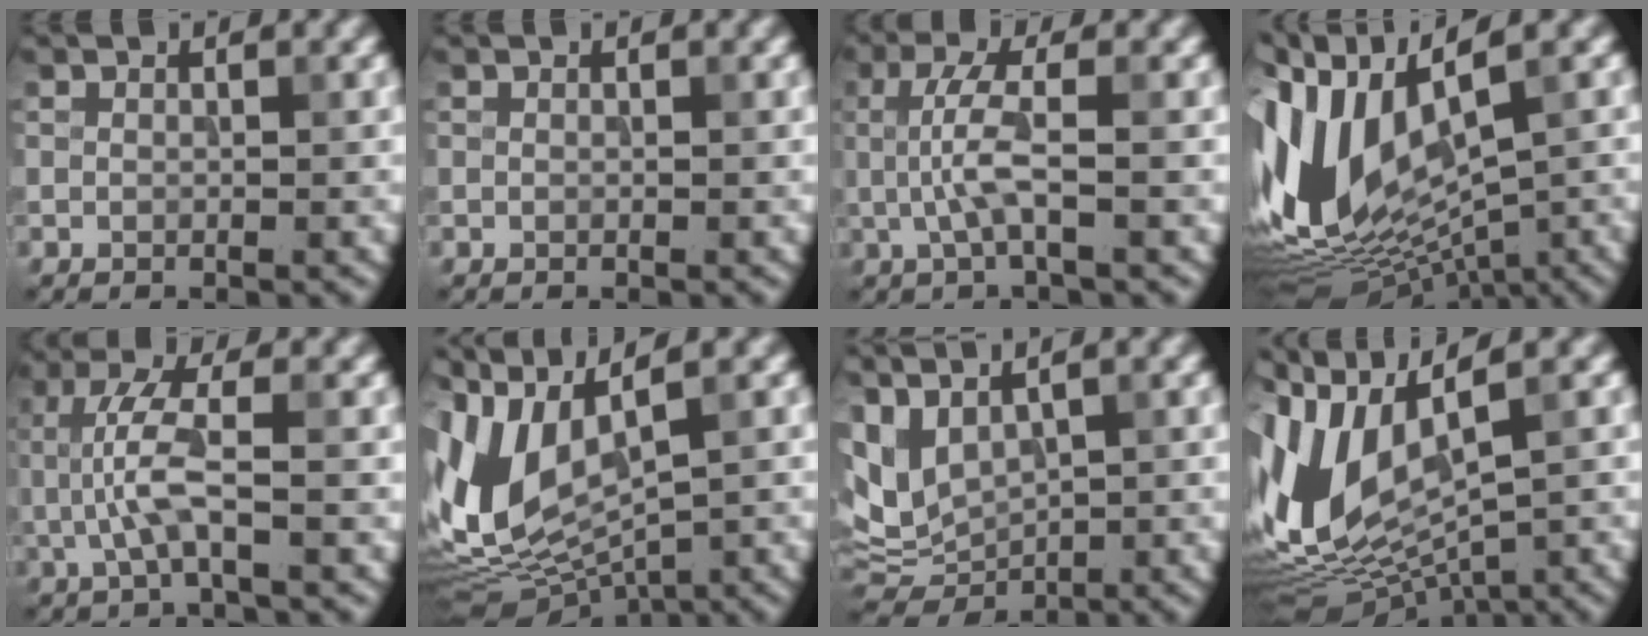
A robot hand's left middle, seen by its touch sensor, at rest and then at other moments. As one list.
[{"total": 0.0}, {"total": 3.5, "force": [-0.2, 0.7, 3.4], "torque": [-0.080, 0.002, -0.004]}, {"total": 13.1, "force": [0.9, 6.8, 11.1], "torque": [-0.252, 0.001, 0.039]}, {"total": 4.2, "force": [-0.2, 1.0, 4.1], "torque": [-0.097, 0.001, -0.004]}, {"total": 10.0, "force": [1.9, 4.8, 8.6], "torque": [-0.208, 0.000, 0.046]}, {"total": 5.6, "force": [2.4, 2.8, 4.2], "torque": [-0.096, 0.000, 0.057]}, {"total": 11.1, "force": [1.6, 5.8, 9.3], "torque": [-0.220, -0.004, 0.045]}]